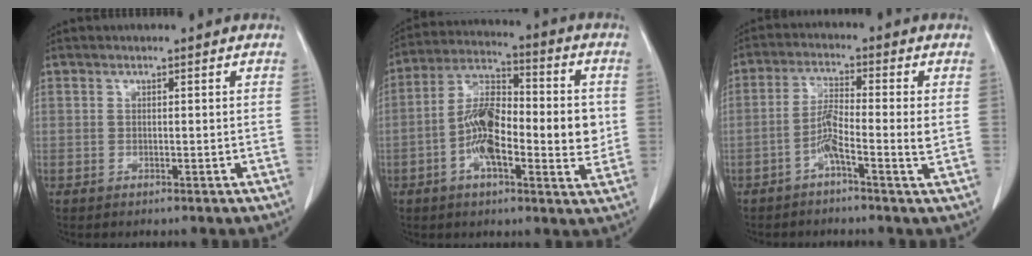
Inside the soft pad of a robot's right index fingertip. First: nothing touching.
{"total": 15.0, "force": [-1.6, 5.4, 13.9], "torque": [-0.240, 0.019, -0.035]}
{"total": 5.4, "force": [-1.7, 0.0, 5.2], "torque": [-0.103, 0.009, -0.034]}